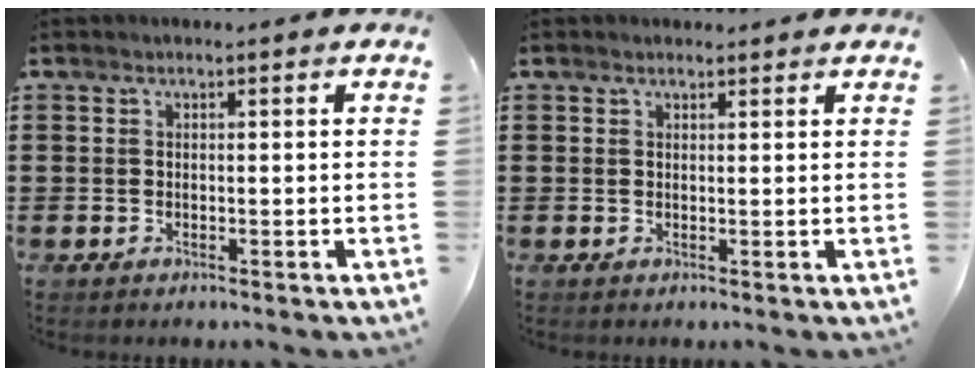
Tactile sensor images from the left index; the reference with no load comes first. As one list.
[{"total": 0.9, "force": [0.8, 0.4, 0.1], "torque": [-0.004, 0.001, 0.017]}]